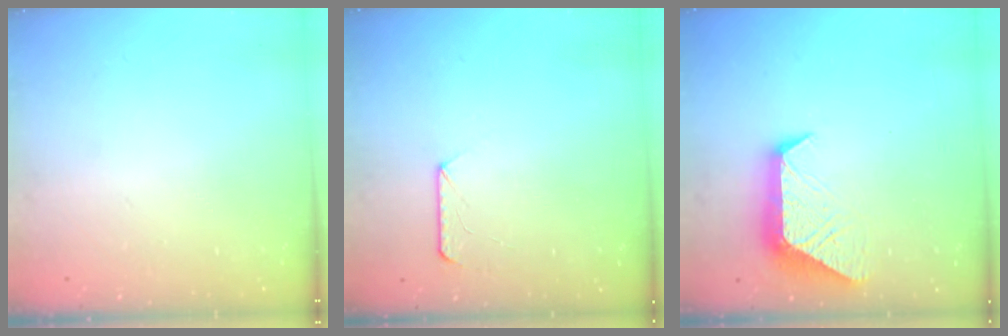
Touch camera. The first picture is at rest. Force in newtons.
{"total": 7.6, "press": 7.6, "slide": 0.8}
{"total": 10.8, "press": 10.8, "slide": 1.0}